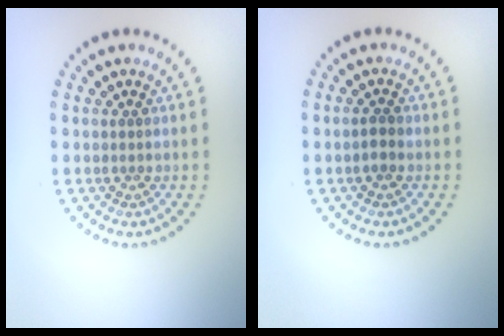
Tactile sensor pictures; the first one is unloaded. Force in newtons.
{"total": 1.2, "press": 1.2, "slide": 0.1}